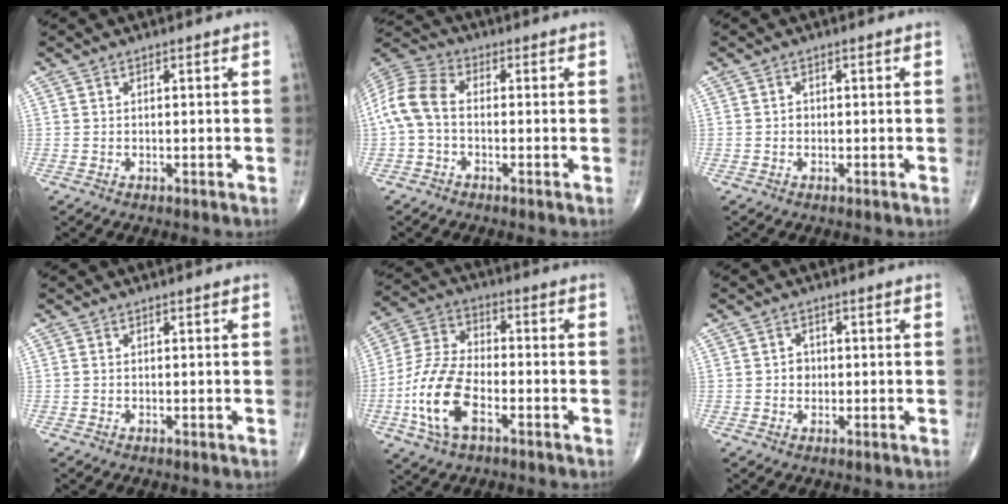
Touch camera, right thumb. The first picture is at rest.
{"total": 9.2, "force": [-0.9, 5.9, 7.1], "torque": [-0.148, 0.026, -0.032]}
{"total": 0.8, "force": [-0.1, 0.7, 0.4], "torque": [-0.001, 0.003, -0.005]}
{"total": 0.0}
{"total": 13.7, "force": [-4.9, 6.9, 10.8], "torque": [-0.228, 0.022, -0.096]}
{"total": 2.1, "force": [-0.1, 1.9, 0.9], "torque": [-0.001, 0.005, -0.004]}